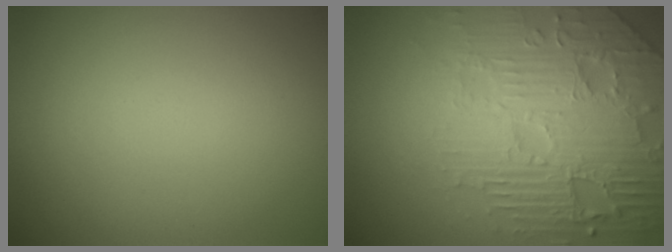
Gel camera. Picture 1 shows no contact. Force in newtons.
{"total": 8.7, "press": 6.1, "slide": 6.2}